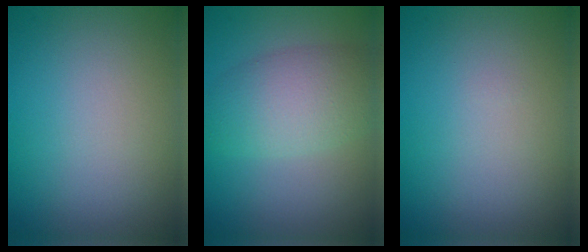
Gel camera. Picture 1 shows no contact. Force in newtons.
{"total": 5.4, "press": 5.4, "slide": 0.2}
{"total": 0.0}